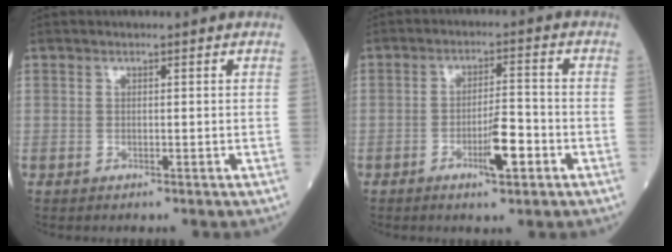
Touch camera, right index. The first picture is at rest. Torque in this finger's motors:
{"motor_torque": [-0.01, -0.03, 0.10, 0.03]}